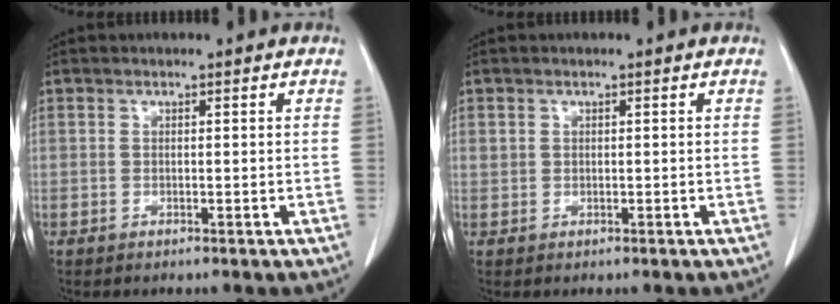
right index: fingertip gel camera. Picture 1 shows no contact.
{"total": 0.8, "force": [0.3, 0.7, 0.3], "torque": [-0.003, 0.009, 0.005]}